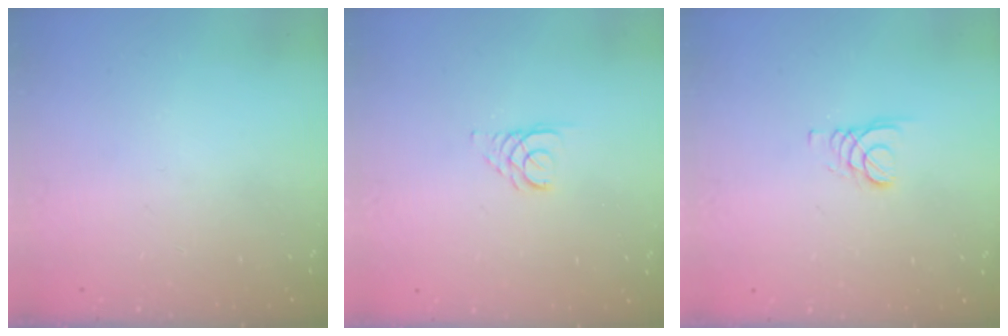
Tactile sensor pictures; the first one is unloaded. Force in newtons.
{"total": 2.6, "press": 2.6, "slide": 0.2}
{"total": 1.6, "press": 1.6, "slide": 0.2}